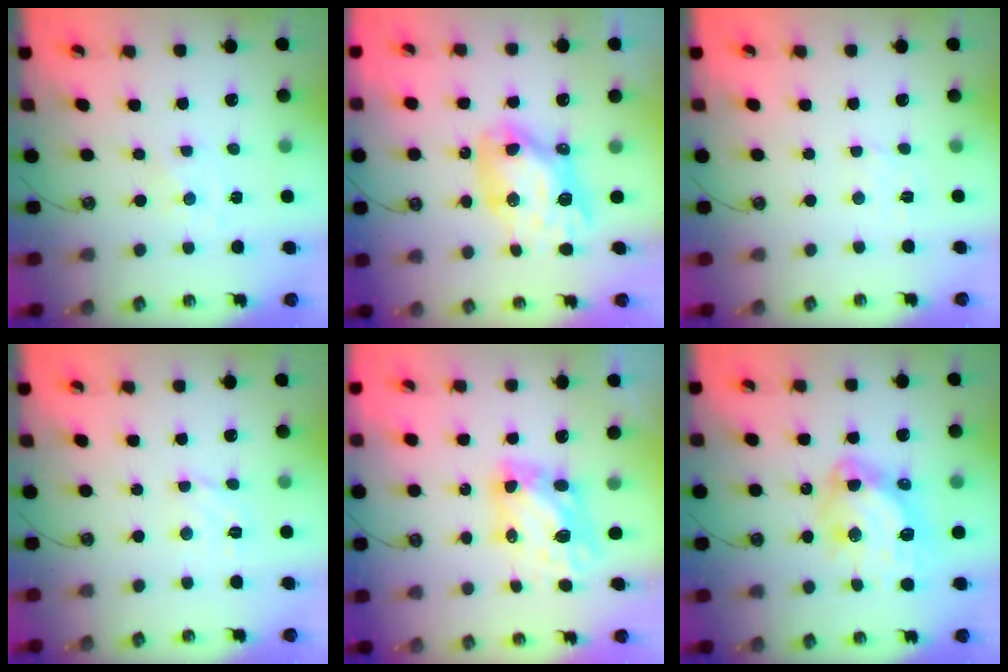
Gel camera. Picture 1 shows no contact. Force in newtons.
{"total": 12.3, "press": 12.3, "slide": 0.8}
{"total": 2.5, "press": 2.5, "slide": 0.4}
{"total": 4.2, "press": 4.2, "slide": 0.4}
{"total": 6.5, "press": 6.5, "slide": 0.6}
{"total": 15.7, "press": 15.6, "slide": 1.6}